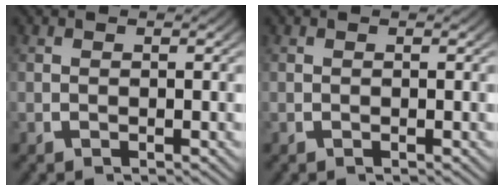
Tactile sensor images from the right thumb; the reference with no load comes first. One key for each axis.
{"total": 0.0}